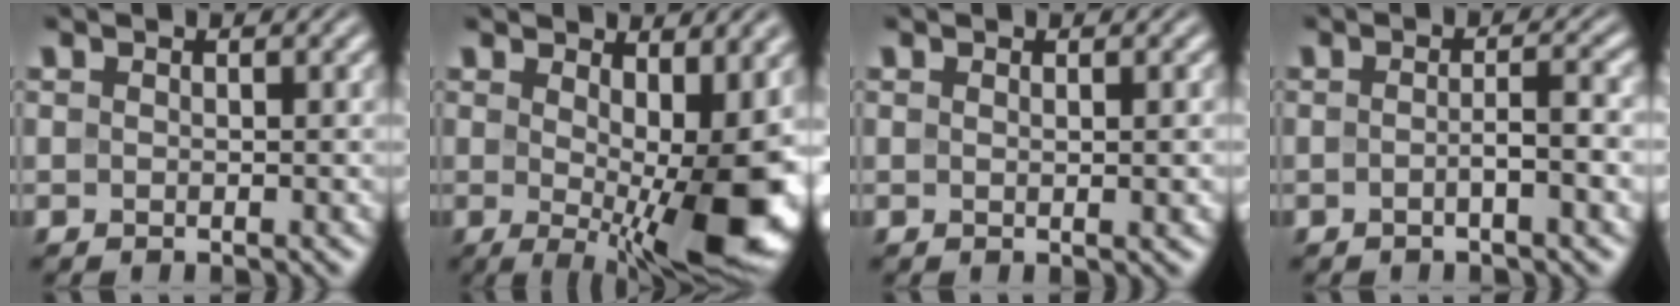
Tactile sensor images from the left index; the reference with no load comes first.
{"total": 11.5, "force": [-0.3, 4.0, 10.8], "torque": [-0.144, -0.013, 0.002]}
{"total": 1.0, "force": [0.2, 0.1, 1.0], "torque": [-0.014, 0.000, 0.002]}
{"total": 2.8, "force": [-0.7, 0.5, 2.7], "torque": [-0.041, 0.004, -0.016]}